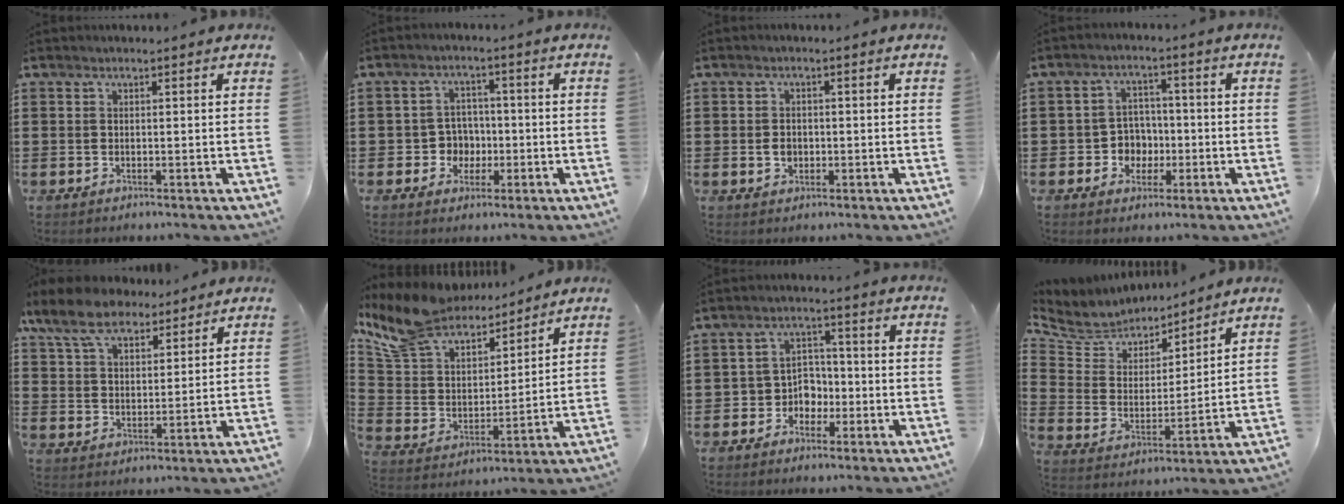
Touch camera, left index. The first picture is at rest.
{"total": 4.3, "force": [-0.9, 4.1, 1.3], "torque": [-0.039, 0.009, -0.018]}
{"total": 2.0, "force": [-0.2, 1.6, 1.3], "torque": [-0.027, 0.005, -0.005]}
{"total": 4.8, "force": [-1.2, 4.4, 1.6], "torque": [-0.043, 0.012, -0.024]}
{"total": 9.7, "force": [7.5, 4.1, 4.5], "torque": [-0.114, -0.005, 0.142]}
{"total": 9.8, "force": [9.1, 3.1, 2.2], "torque": [-0.092, -0.055, 0.165]}
{"total": 4.5, "force": [-2.1, 3.8, 1.1], "torque": [-0.034, 0.011, -0.043]}
{"total": 6.5, "force": [6.1, 2.4, 0.2], "torque": [-0.048, -0.040, 0.106]}